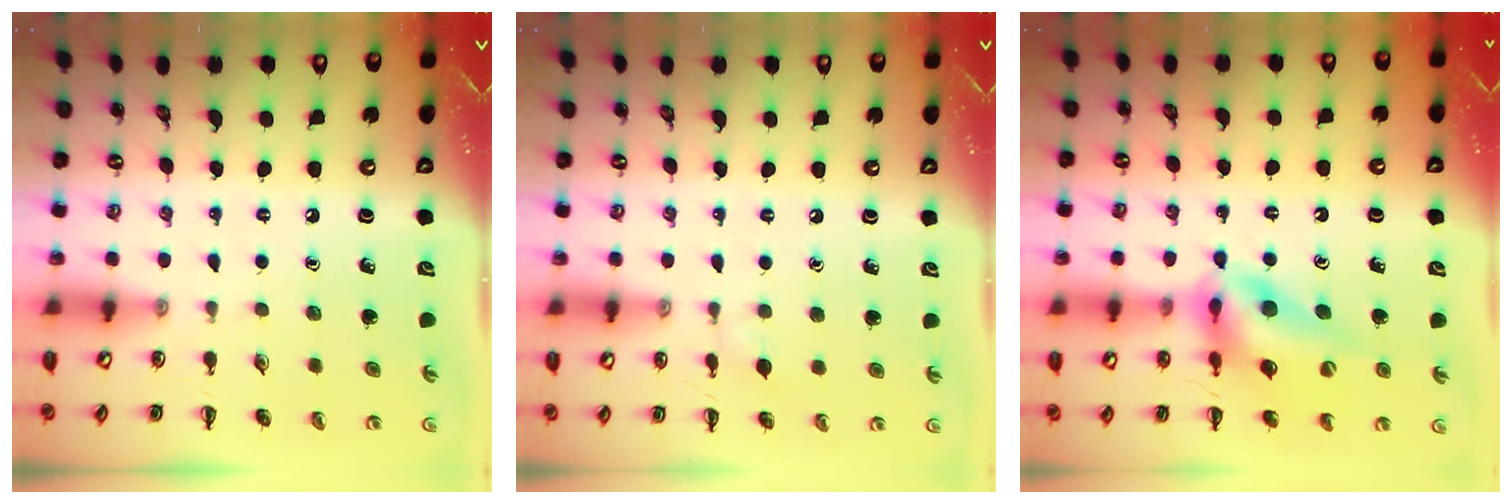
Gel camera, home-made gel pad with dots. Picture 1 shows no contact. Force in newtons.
{"total": 3.9, "press": 3.6, "slide": 1.4}
{"total": 12.2, "press": 11.6, "slide": 3.8}